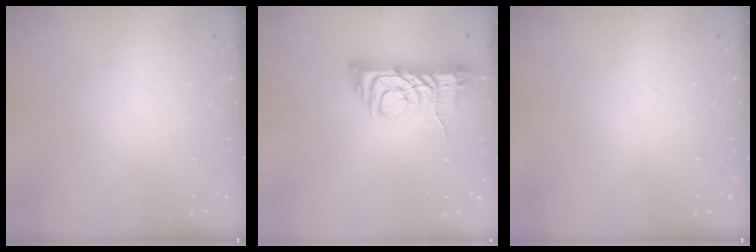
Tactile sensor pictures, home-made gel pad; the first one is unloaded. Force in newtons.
{"total": 9.1, "press": 9.1, "slide": 1.0}
{"total": 0.0}